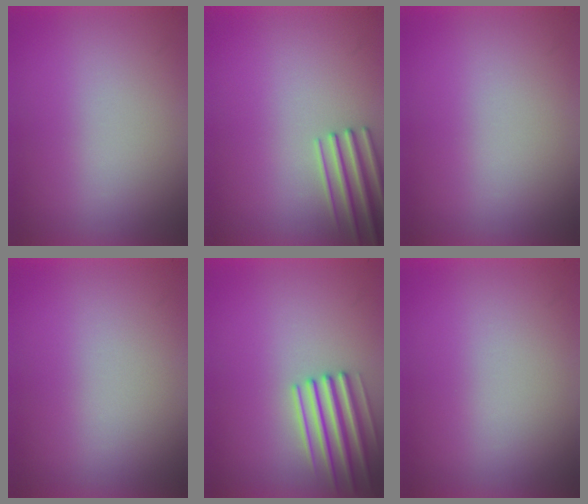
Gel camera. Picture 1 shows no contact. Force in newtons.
{"total": 2.5}
{"total": 0.0}
{"total": 0.0}
{"total": 3.0}
{"total": 0.0}